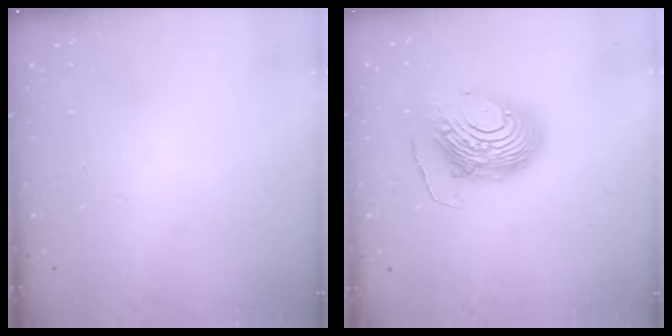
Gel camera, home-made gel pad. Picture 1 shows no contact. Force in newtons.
{"total": 12.6, "press": 12.6, "slide": 1.3}